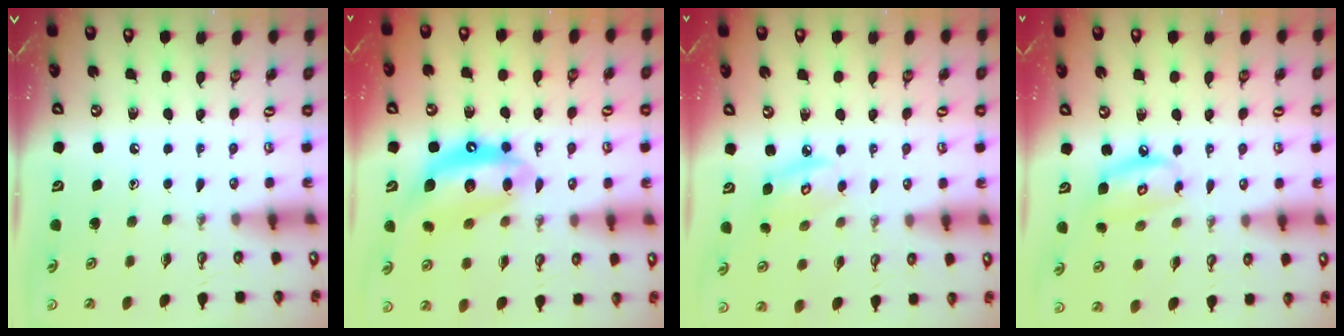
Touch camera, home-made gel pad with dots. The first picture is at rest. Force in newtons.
{"total": 13.0, "press": 12.9, "slide": 1.5}
{"total": 6.2, "press": 6.2, "slide": 0.2}
{"total": 8.1, "press": 8.1, "slide": 0.6}